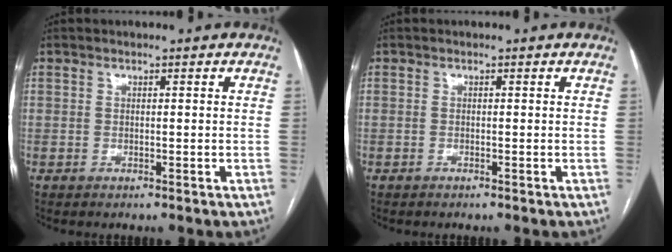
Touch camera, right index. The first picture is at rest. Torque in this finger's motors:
{"motor_torque": [-0.01, -0.01, 0.00, -0.02]}